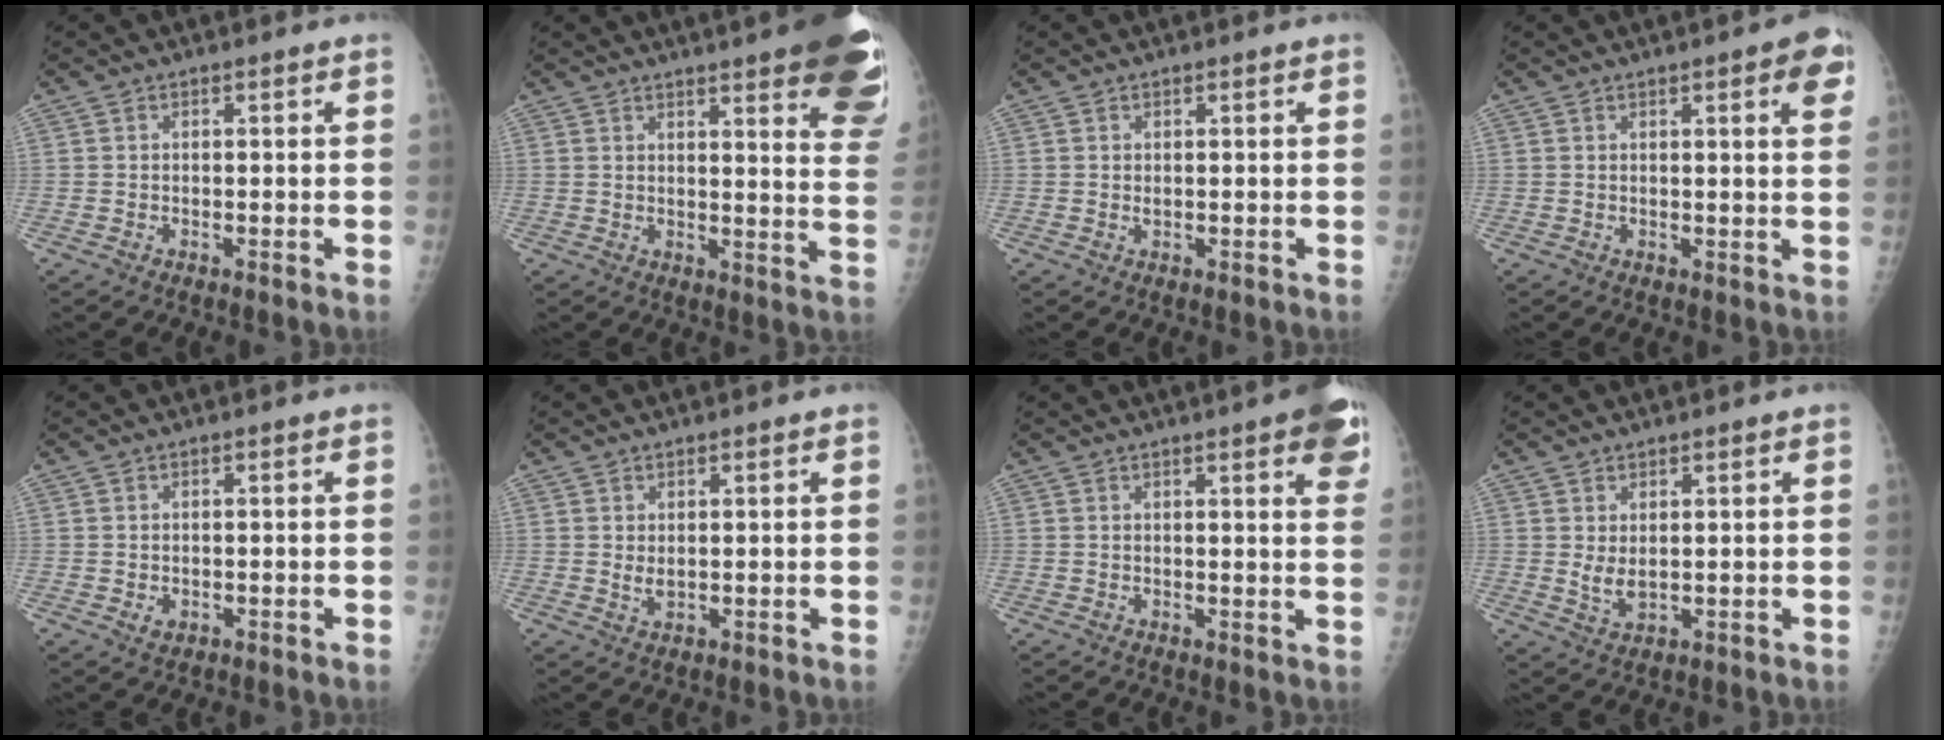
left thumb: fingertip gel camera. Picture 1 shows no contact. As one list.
[{"total": 21.6, "force": [13.9, 4.5, 15.9], "torque": [-0.156, -0.049, 0.157]}, {"total": 0.9, "force": [0.4, 0.4, 0.6], "torque": [-0.006, -0.002, 0.008]}, {"total": 5.8, "force": [2.6, 1.2, 5.1], "torque": [-0.052, -0.006, 0.027]}, {"total": 1.5, "force": [-0.1, 1.2, 0.8], "torque": [-0.009, -0.001, 0.004]}, {"total": 2.2, "force": [0.9, 1.1, 1.7], "torque": [-0.025, -0.010, 0.018]}, {"total": 9.5, "force": [4.9, 2.1, 7.8], "torque": [-0.070, -0.010, 0.053]}, {"total": 3.8, "force": [1.3, 1.8, 3.1], "torque": [-0.049, -0.017, 0.029]}]